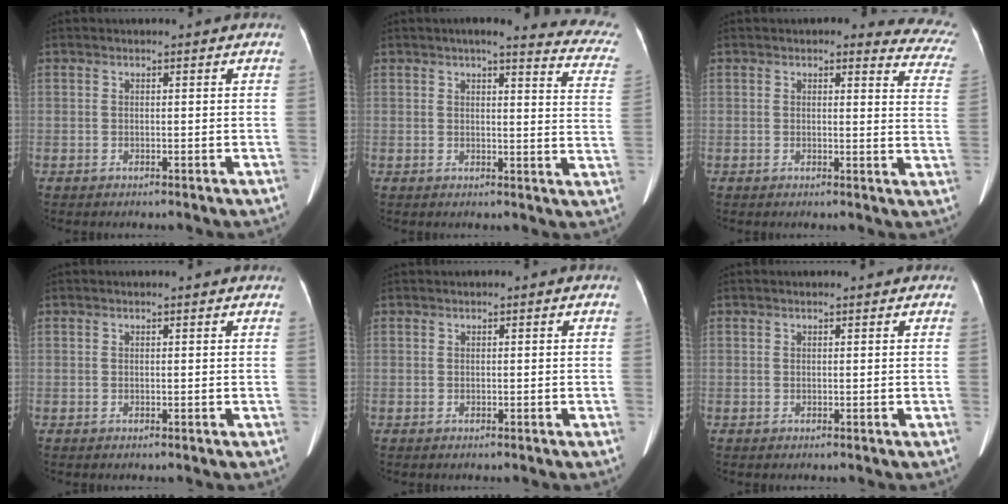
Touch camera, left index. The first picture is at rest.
{"total": 15.9, "force": [14.2, 2.0, 6.9], "torque": [-0.060, -0.047, 0.132]}
{"total": 10.5, "force": [9.7, 2.9, 2.8], "torque": [0.016, -0.046, 0.060]}
{"total": 1.9, "force": [1.8, 0.1, 0.8], "torque": [-0.011, 0.012, 0.016]}
{"total": 0.0}
{"total": 1.9, "force": [1.6, 0.6, 1.0], "torque": [-0.008, 0.021, 0.018]}